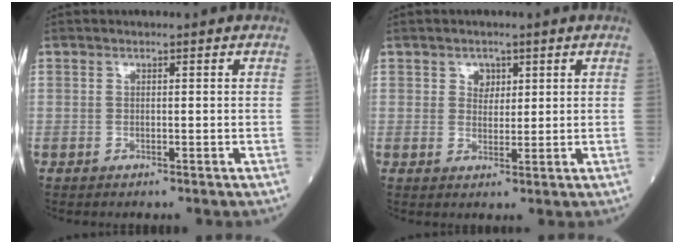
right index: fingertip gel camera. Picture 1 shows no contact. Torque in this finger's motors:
{"motor_torque": [-0.11, -0.06, 0.01, 0.02]}